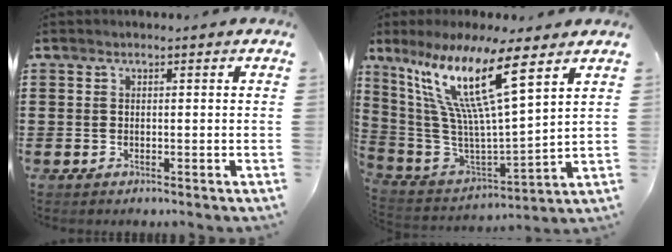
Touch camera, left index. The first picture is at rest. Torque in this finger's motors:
{"motor_torque": [2.14, 0.00, 1.05, 0.21]}